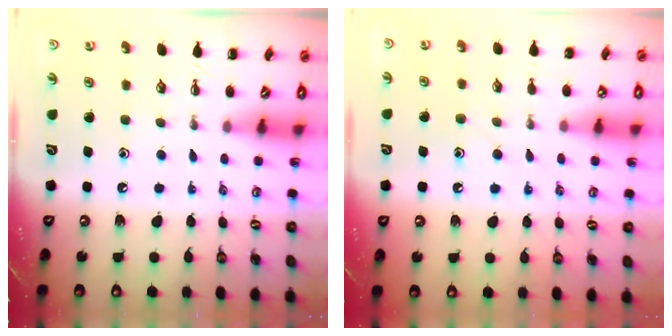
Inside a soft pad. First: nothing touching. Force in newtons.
{"total": 7.0, "press": 6.9, "slide": 1.1}